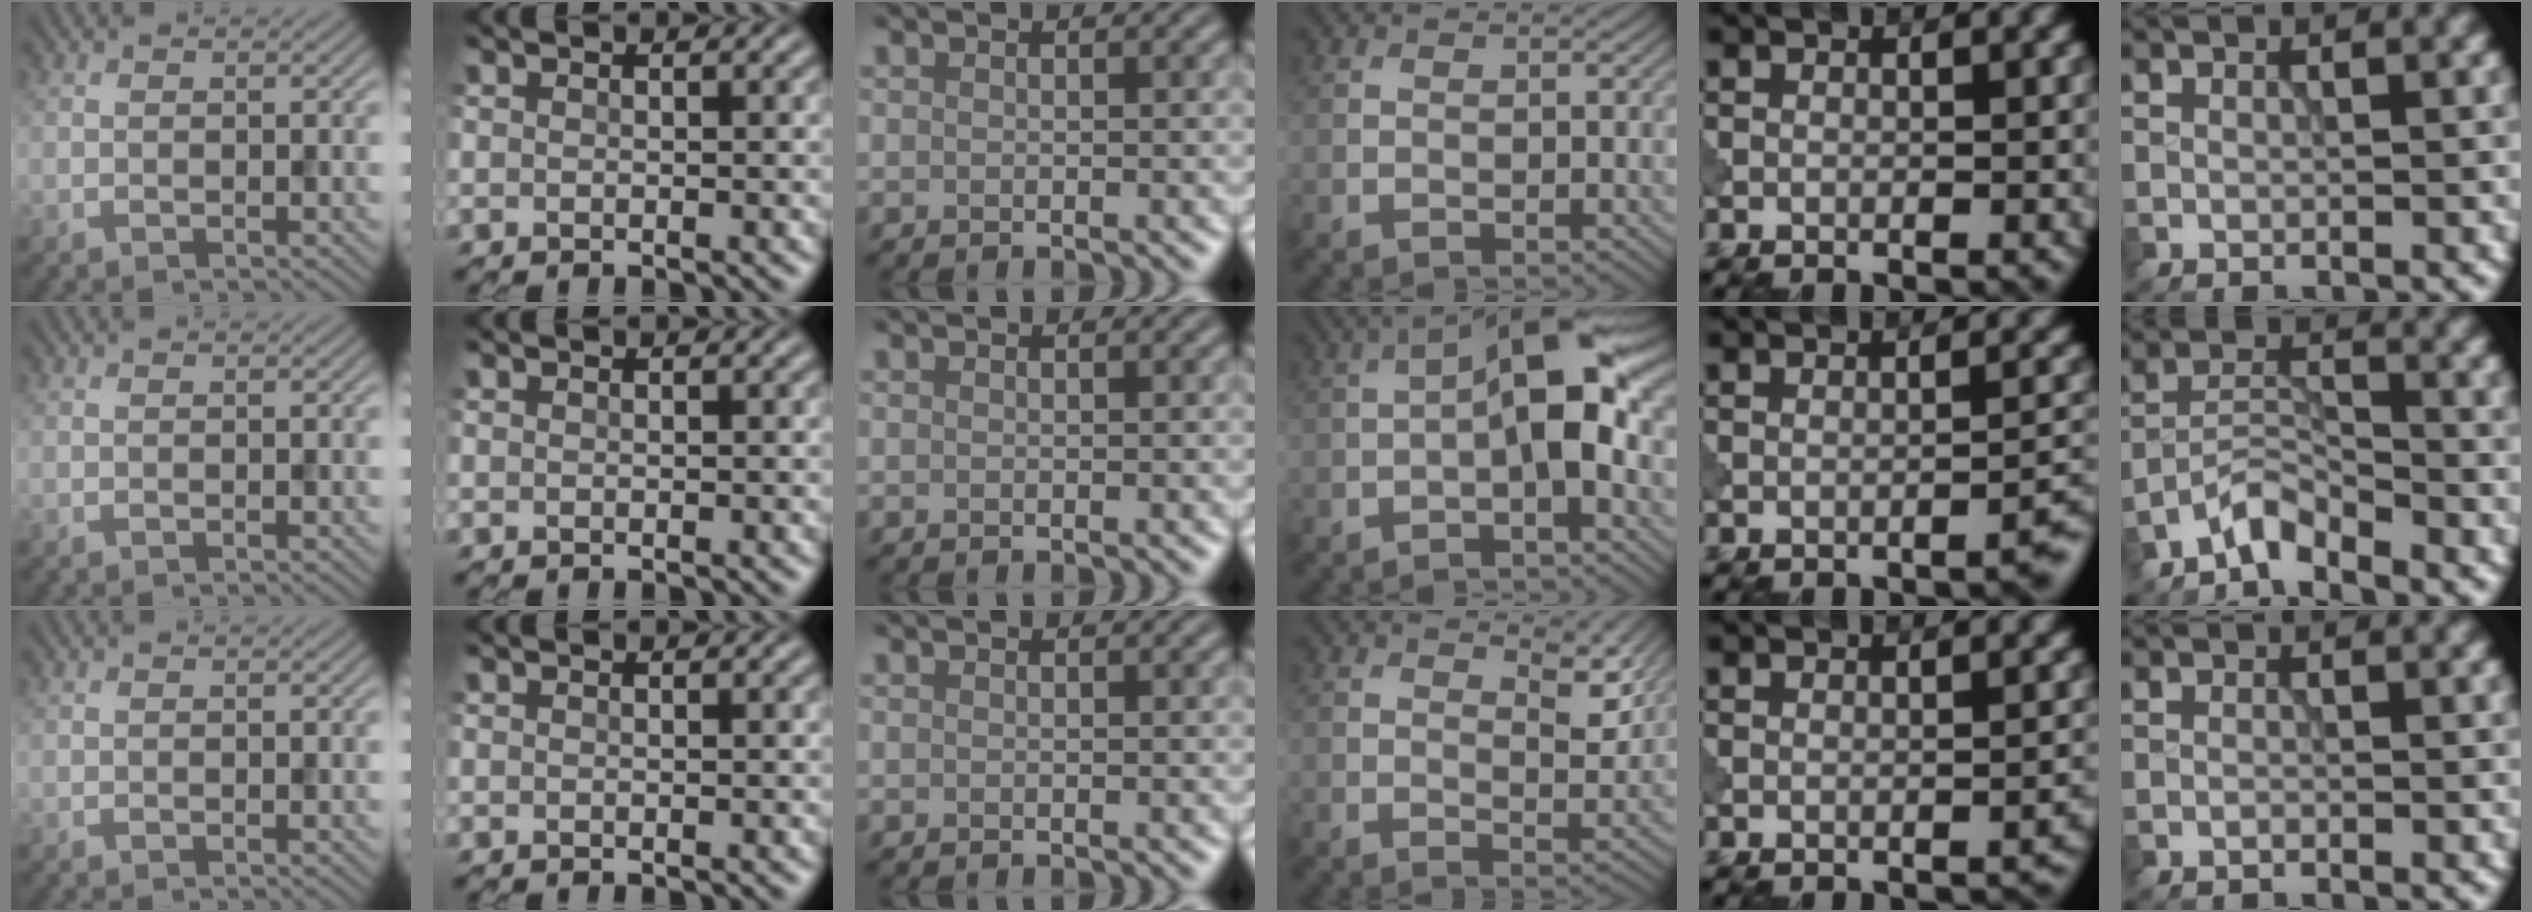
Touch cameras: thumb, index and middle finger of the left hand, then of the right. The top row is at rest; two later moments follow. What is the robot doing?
{"motion": "shake", "object": "bell"}